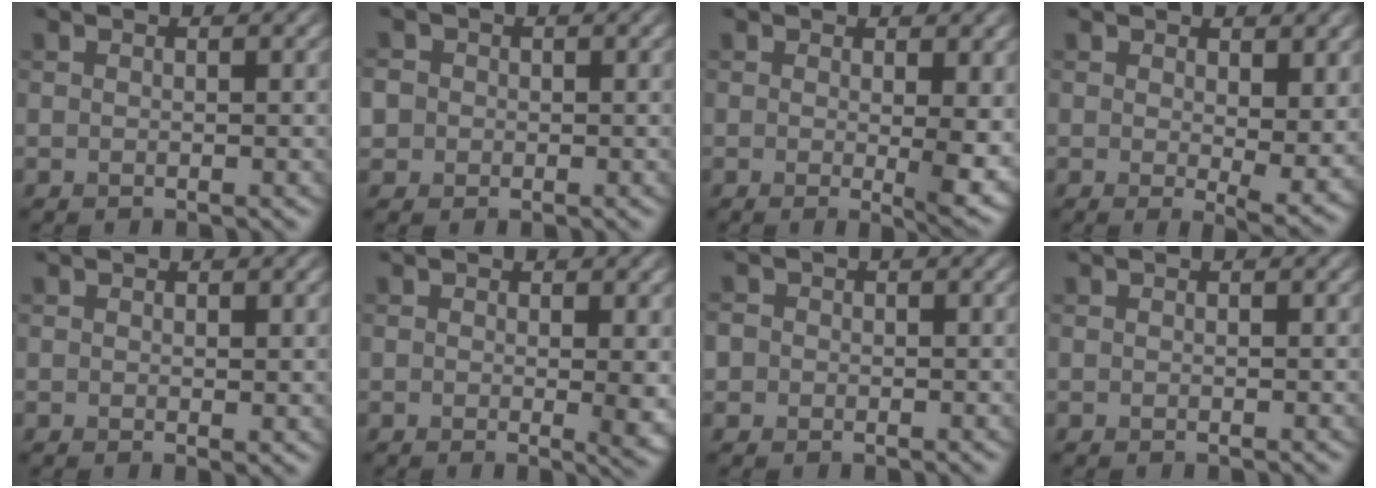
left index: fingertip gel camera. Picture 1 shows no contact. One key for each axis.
{"total": 3.1, "fx": 0.3, "fy": 2.9, "fz": 1.0, "tx": -0.010, "ty": 0.017, "tz": -0.012}
{"total": 4.7, "fx": -0.2, "fy": 1.4, "fz": 4.5, "tx": -0.062, "ty": -0.015, "tz": 0.000}
{"total": 5.0, "fx": 0.7, "fy": 2.2, "fz": 4.4, "tx": -0.063, "ty": -0.019, "tz": 0.016}
{"total": 0.9, "fx": 0.2, "fy": 0.5, "fz": 0.7, "tx": -0.003, "ty": -0.004, "tz": 0.004}
{"total": 3.0, "fx": 0.0, "fy": 0.9, "fz": 2.9, "tx": -0.035, "ty": -0.012, "tz": 0.001}
{"total": 1.8, "fx": 0.1, "fy": 1.7, "fz": 0.5, "tx": 0.000, "ty": 0.007, "tz": -0.006}
{"total": 0.0}